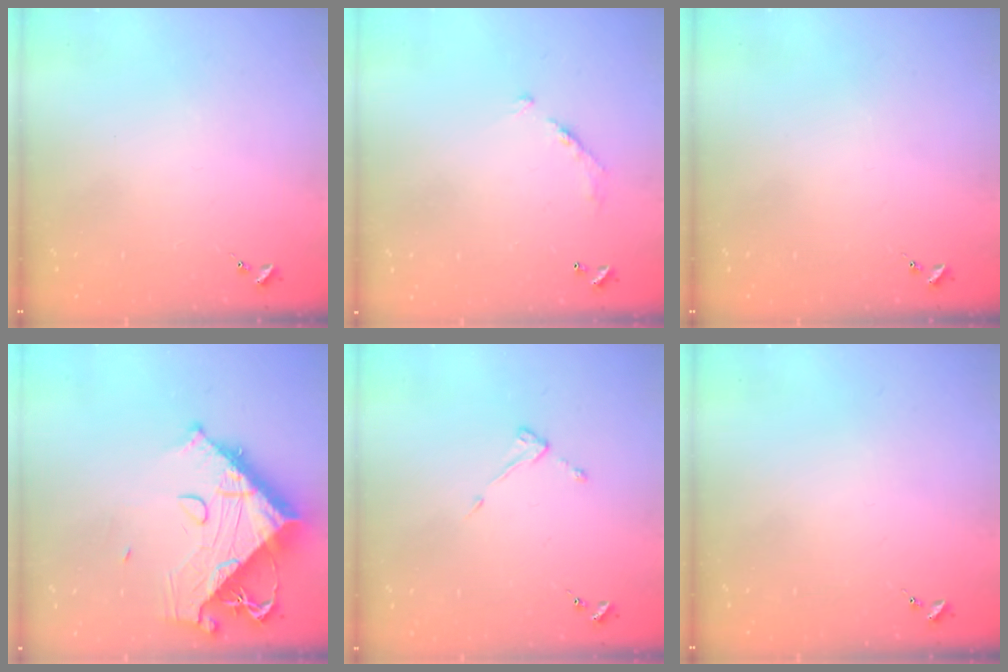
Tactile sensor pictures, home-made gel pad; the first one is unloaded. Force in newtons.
{"total": 6.5, "press": 6.5, "slide": 0.4}
{"total": 0.0}
{"total": 20.0, "press": 19.9, "slide": 2.3}
{"total": 3.8, "press": 3.8, "slide": 0.3}
{"total": 0.0}